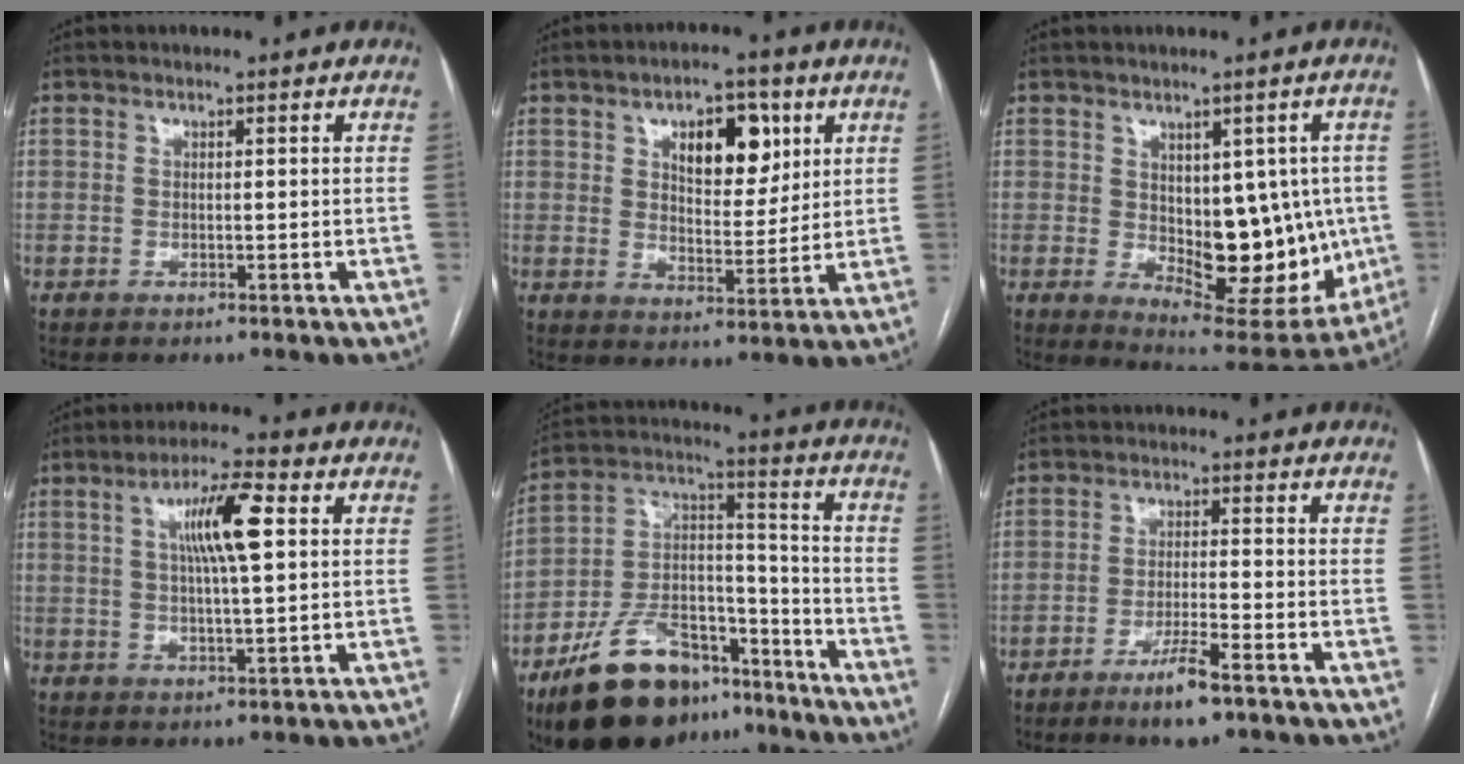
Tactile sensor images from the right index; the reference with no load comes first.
{"total": 9.6, "force": [4.1, 4.5, 7.4], "torque": [-0.109, 0.009, 0.068]}
{"total": 15.3, "force": [-0.8, 7.6, 13.3], "torque": [-0.168, -0.004, 0.014]}
{"total": 8.7, "force": [2.3, 0.9, 8.3], "torque": [-0.151, 0.012, 0.039]}
{"total": 19.8, "force": [-13.8, 9.3, 10.7], "torque": [-0.206, 0.029, -0.231]}
{"total": 5.9, "force": [-3.9, 0.5, 4.4], "torque": [-0.085, -0.009, -0.068]}